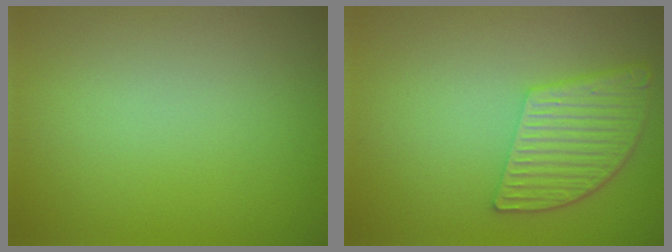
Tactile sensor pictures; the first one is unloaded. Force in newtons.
{"total": 5.3, "press": 4.1, "slide": 3.3}